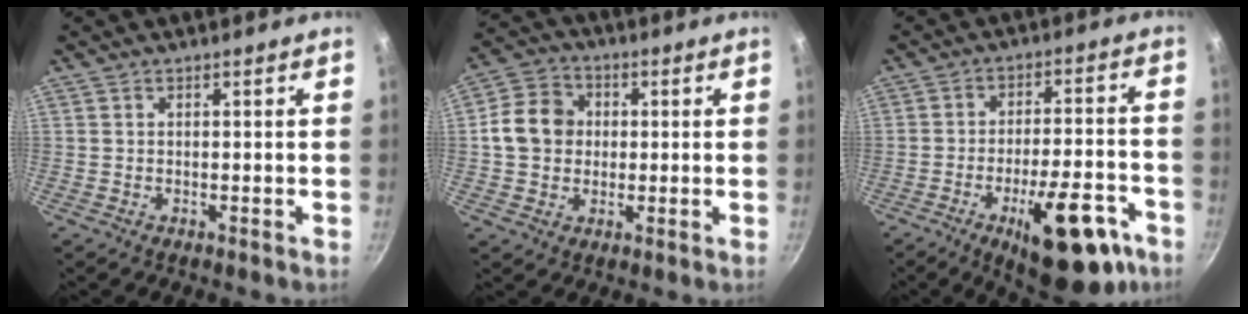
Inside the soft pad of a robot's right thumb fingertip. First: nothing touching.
{"total": 9.4, "force": [0.6, 8.1, 4.8], "torque": [-0.058, 0.013, -0.004]}
{"total": 18.3, "force": [-9.1, 6.7, 14.3], "torque": [-0.164, 0.041, -0.120]}